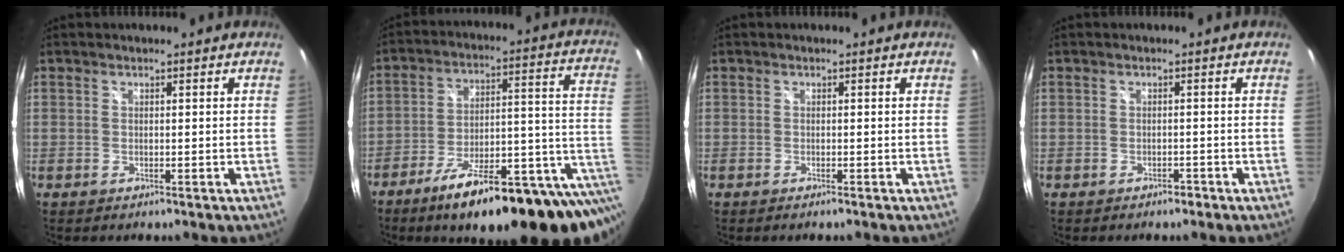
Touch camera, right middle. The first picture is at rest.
{"total": 24.1, "force": [-11.1, 6.5, 20.3], "torque": [-0.266, -0.021, -0.154]}
{"total": 0.8, "force": [-0.7, 0.0, 0.5], "torque": [-0.008, -0.002, -0.013]}
{"total": 1.4, "force": [-1.1, 0.7, 0.4], "torque": [-0.008, -0.001, -0.015]}